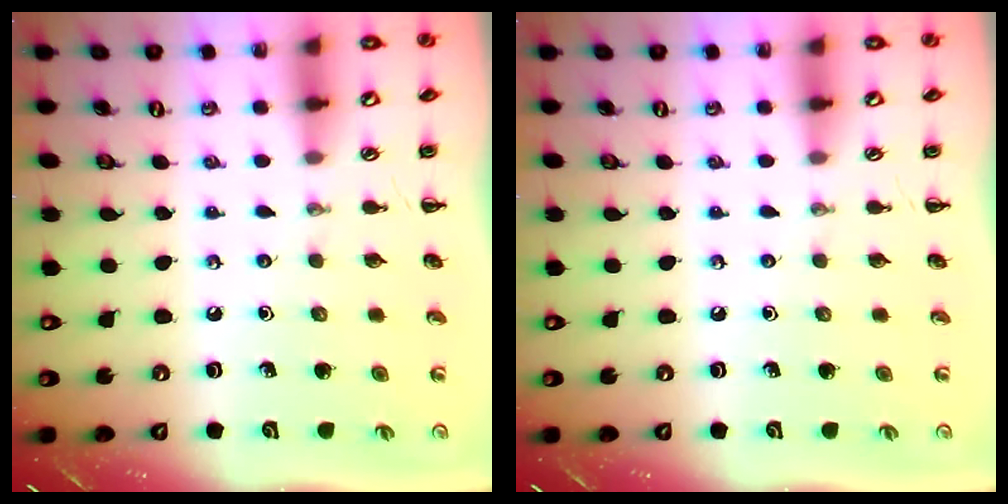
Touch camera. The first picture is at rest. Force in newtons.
{"total": 0.0}